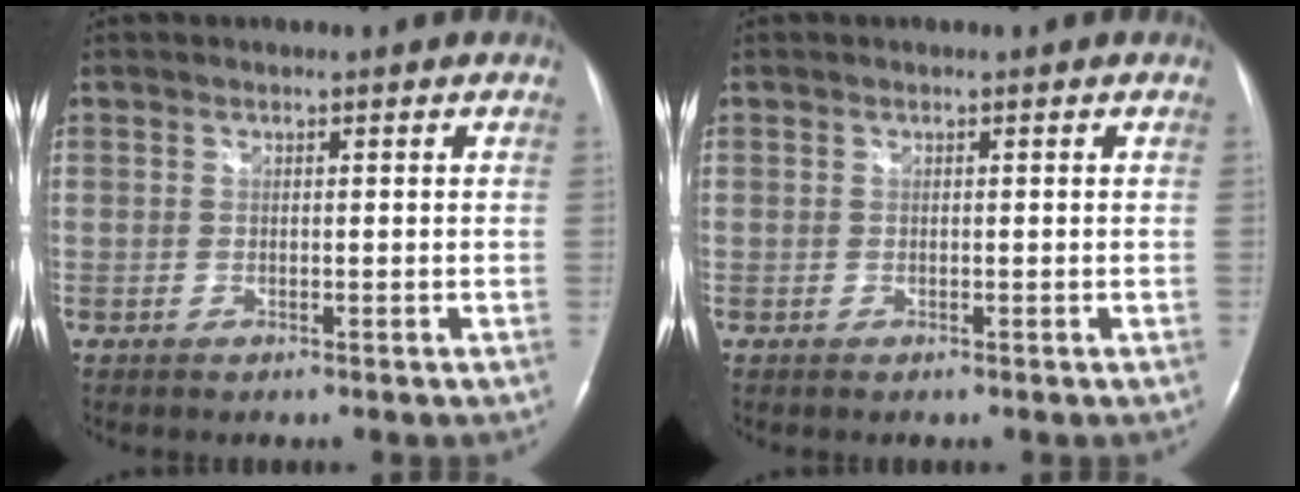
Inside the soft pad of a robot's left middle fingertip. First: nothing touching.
{"total": 0.0}